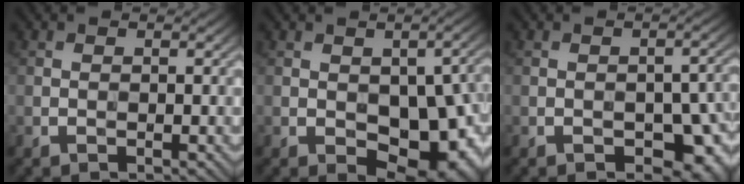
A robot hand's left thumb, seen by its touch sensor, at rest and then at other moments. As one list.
[{"total": 13.3, "force": [-3.2, 7.4, 10.6], "torque": [-0.134, -0.021, -0.039]}, {"total": 7.9, "force": [-3.5, 4.2, 5.7], "torque": [-0.069, -0.010, -0.042]}]